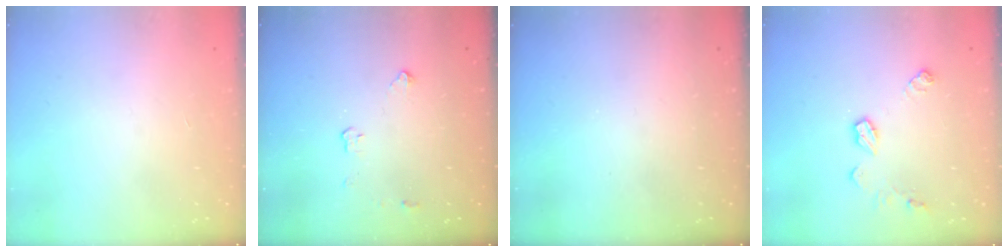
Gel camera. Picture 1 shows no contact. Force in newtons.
{"total": 2.9, "press": 2.9, "slide": 0.5}
{"total": 0.0}
{"total": 8.0, "press": 8.0, "slide": 0.3}